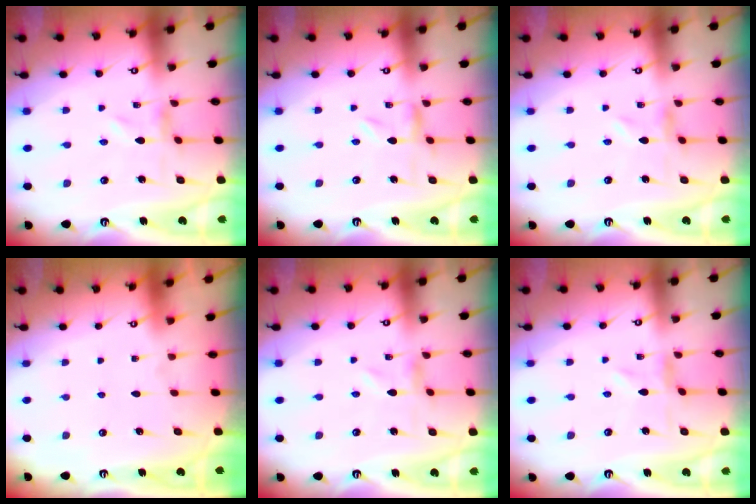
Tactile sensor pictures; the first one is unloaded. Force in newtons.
{"total": 1.5, "press": 1.5, "slide": 0.2}
{"total": 0.0}
{"total": 1.8, "press": 1.7, "slide": 0.1}
{"total": 0.0}
{"total": 0.0}